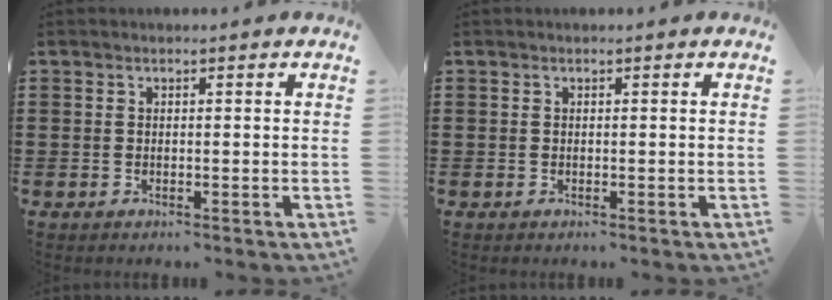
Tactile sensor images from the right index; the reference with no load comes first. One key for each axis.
{"total": 0.0}